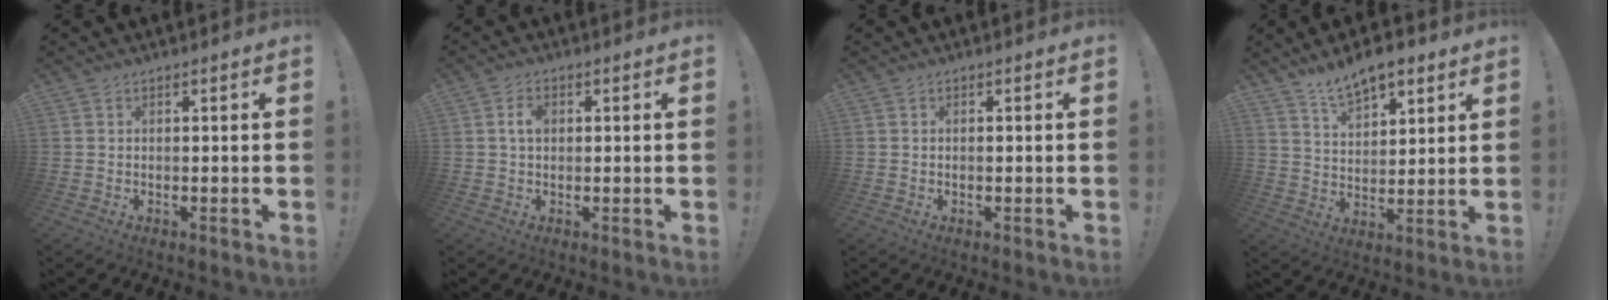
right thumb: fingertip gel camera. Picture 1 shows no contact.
{"total": 3.1, "force": [0.5, 2.0, 2.4], "torque": [-0.040, 0.004, 0.005]}
{"total": 0.0}
{"total": 9.7, "force": [7.4, 4.6, 4.5], "torque": [-0.075, -0.040, 0.138]}